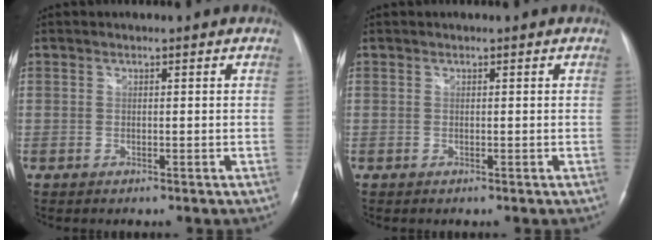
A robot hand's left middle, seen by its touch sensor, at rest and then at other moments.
{"total": 0.0}